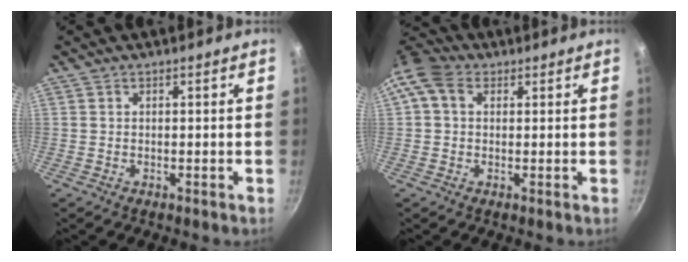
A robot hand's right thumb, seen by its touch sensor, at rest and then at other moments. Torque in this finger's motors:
{"motor_torque": [1.54, 1.63, 1.10, 0.17, 0.45]}